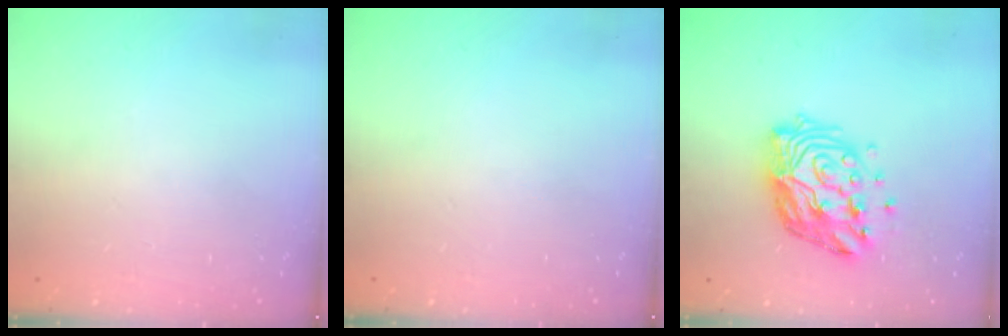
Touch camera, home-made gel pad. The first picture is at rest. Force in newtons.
{"total": 0.0}
{"total": 15.0, "press": 14.9, "slide": 1.6}